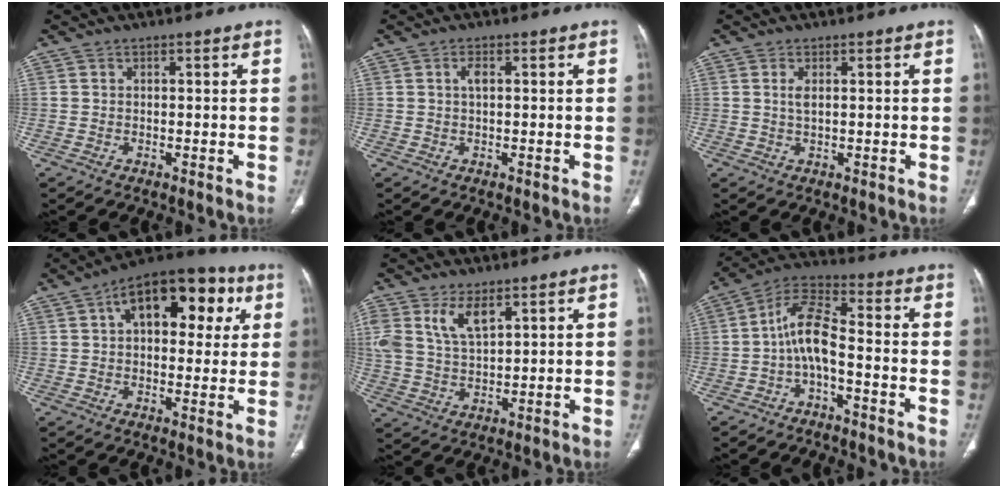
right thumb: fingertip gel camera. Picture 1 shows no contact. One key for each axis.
{"total": 1.5, "fx": 0.4, "fy": 0.6, "fz": 1.3, "tx": -0.027, "ty": 0.003, "tz": 0.007}
{"total": 1.7, "fx": 0.5, "fy": 0.6, "fz": 1.5, "tx": -0.034, "ty": -0.002, "tz": 0.014}
{"total": 18.0, "fx": 5.9, "fy": 10.0, "fz": 13.9, "tx": -0.148, "ty": 0.016, "tz": 0.076}
{"total": 8.6, "fx": 4.6, "fy": 4.2, "fz": 5.9, "tx": -0.112, "ty": -0.013, "tz": 0.099}
{"total": 8.6, "fx": -2.2, "fy": 3.2, "fz": 7.6, "tx": -0.152, "ty": 0.044, "tz": -0.052}